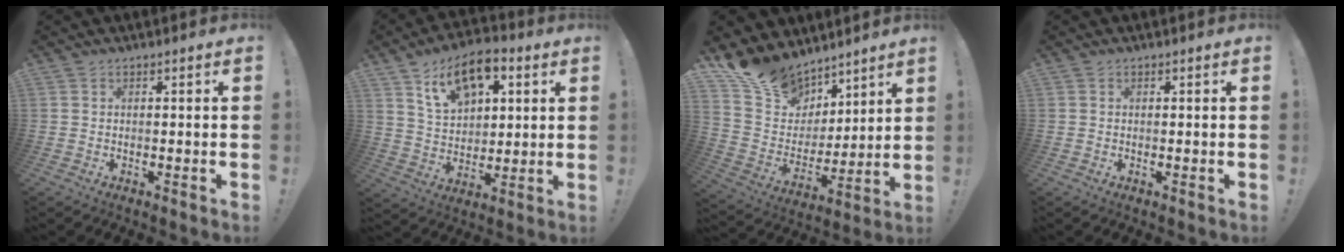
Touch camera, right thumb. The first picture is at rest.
{"total": 14.0, "force": [8.1, 8.4, 7.8], "torque": [-0.119, -0.034, 0.149]}
{"total": 16.1, "force": [12.1, 9.9, 3.9], "torque": [-0.091, -0.081, 0.238]}
{"total": 0.0}